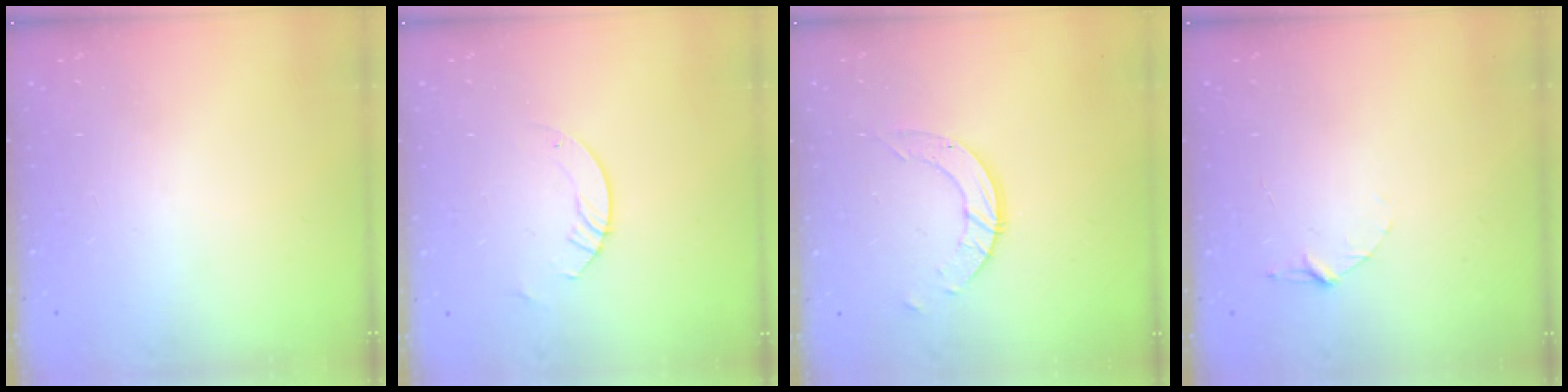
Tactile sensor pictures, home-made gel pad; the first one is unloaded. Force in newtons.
{"total": 3.0, "press": 3.0, "slide": 0.3}
{"total": 5.9, "press": 5.9, "slide": 0.5}
{"total": 4.7, "press": 4.7, "slide": 0.5}